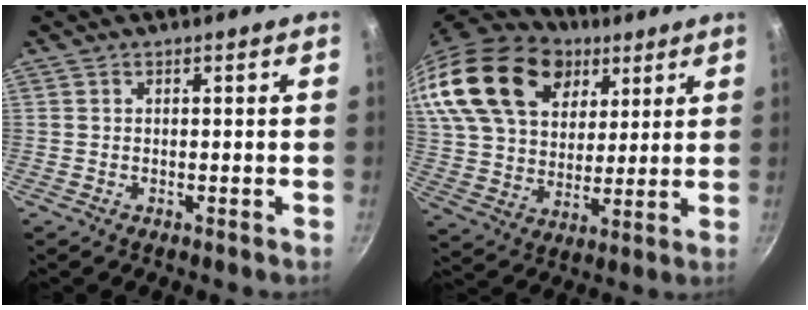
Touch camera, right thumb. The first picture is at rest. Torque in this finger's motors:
{"motor_torque": [0.71, 4.30, 0.93, -0.26, 0.28]}